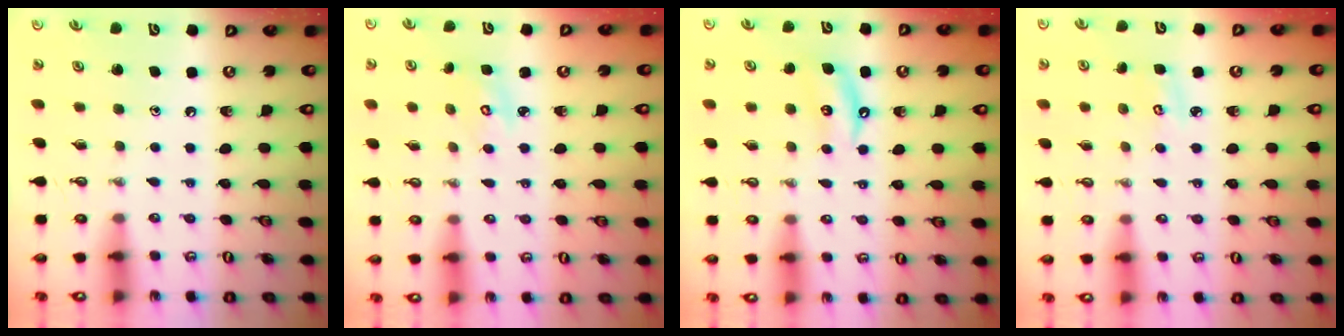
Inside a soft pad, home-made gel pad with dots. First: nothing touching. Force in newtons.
{"total": 2.6, "press": 2.6, "slide": 0.2}
{"total": 4.3, "press": 4.3, "slide": 0.3}
{"total": 4.3, "press": 4.3, "slide": 0.4}